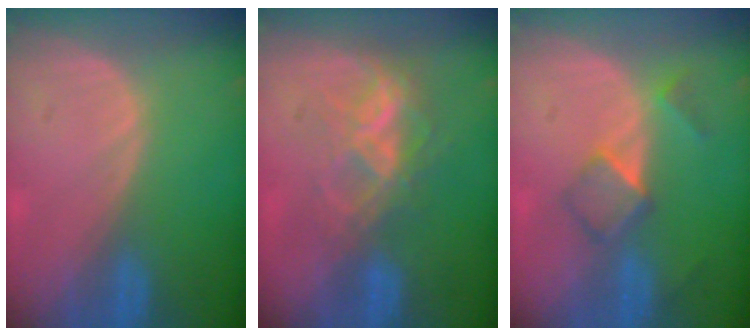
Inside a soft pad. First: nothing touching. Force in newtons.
{"total": 7.3, "press": 6.1, "slide": 3.9}
{"total": 5.0, "press": 4.4, "slide": 2.4}